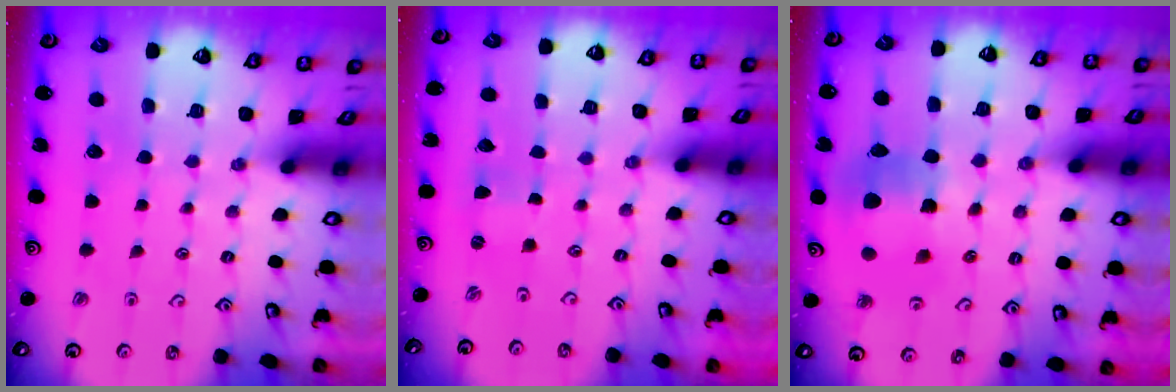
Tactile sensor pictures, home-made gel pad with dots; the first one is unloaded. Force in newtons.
{"total": 0.0}
{"total": 11.0, "press": 10.9, "slide": 1.4}